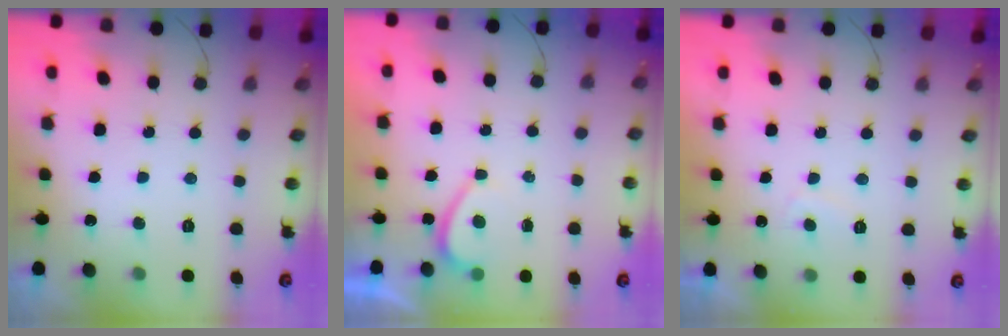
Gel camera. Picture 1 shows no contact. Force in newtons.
{"total": 1.0, "press": 0.9, "slide": 0.5}
{"total": 2.5, "press": 2.3, "slide": 0.9}